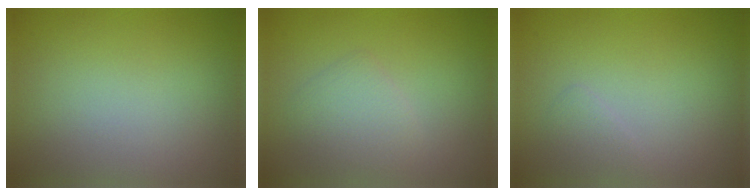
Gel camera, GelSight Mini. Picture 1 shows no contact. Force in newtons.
{"total": 2.2, "press": 2.2, "slide": 0.1}
{"total": 0.8, "press": 0.8, "slide": 0.0}